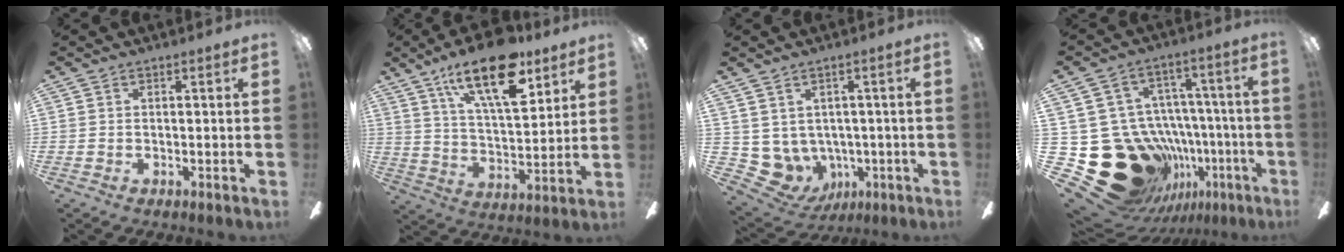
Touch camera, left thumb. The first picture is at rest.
{"total": 21.1, "force": [12.8, 8.4, 14.5], "torque": [-0.241, -0.056, 0.211]}
{"total": 5.4, "force": [0.8, 5.2, 1.1], "torque": [-0.072, -0.026, 0.020]}
{"total": 27.0, "force": [-9.0, 21.1, 14.2], "torque": [-0.250, 0.033, -0.072]}